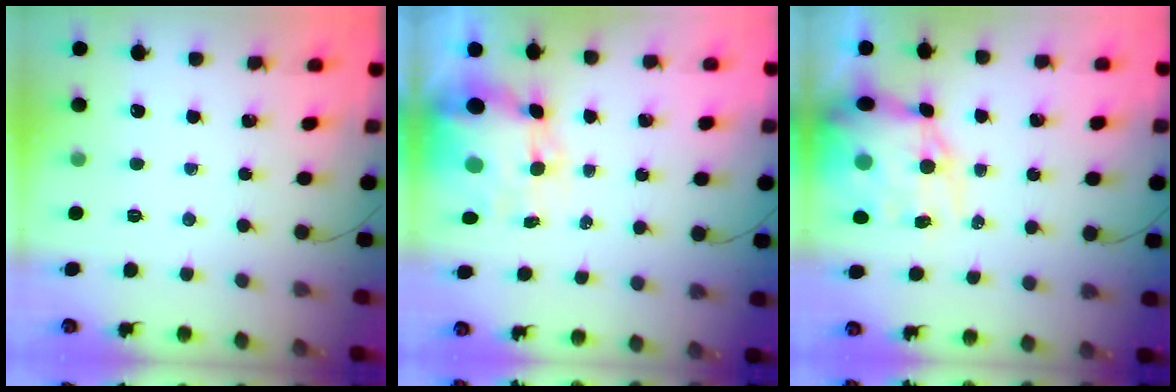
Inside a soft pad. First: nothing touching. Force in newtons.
{"total": 8.0, "press": 7.6, "slide": 2.4}
{"total": 15.4, "press": 14.9, "slide": 3.9}